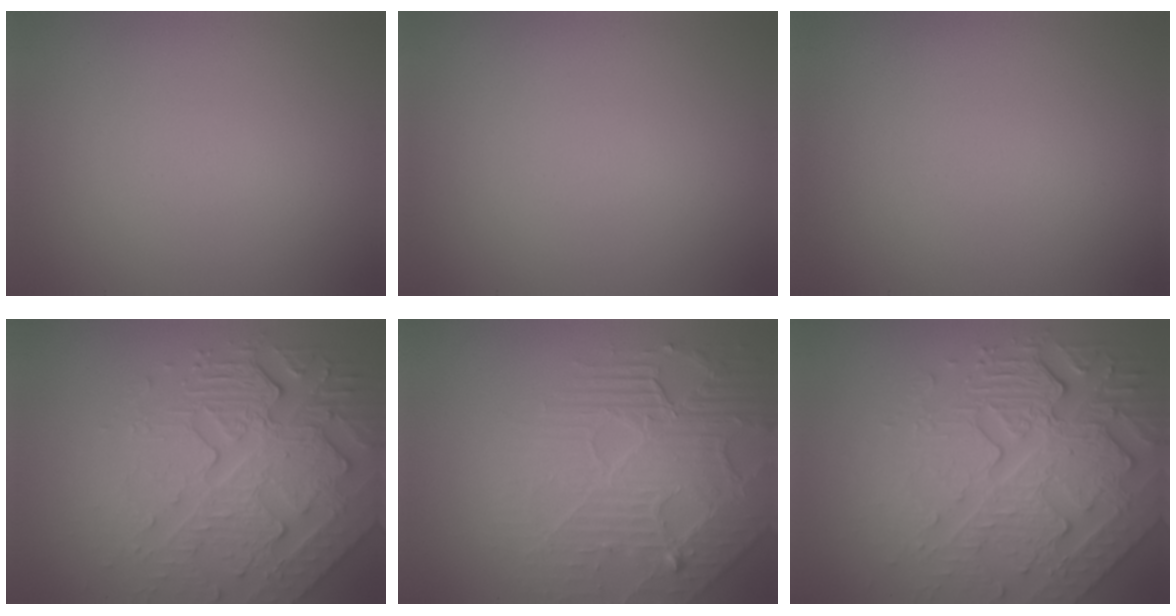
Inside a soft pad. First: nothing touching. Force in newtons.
{"total": 0.0}
{"total": 0.0}
{"total": 6.6, "press": 5.4, "slide": 3.9}
{"total": 5.6, "press": 4.7, "slide": 3.0}
{"total": 7.7, "press": 5.9, "slide": 4.9}